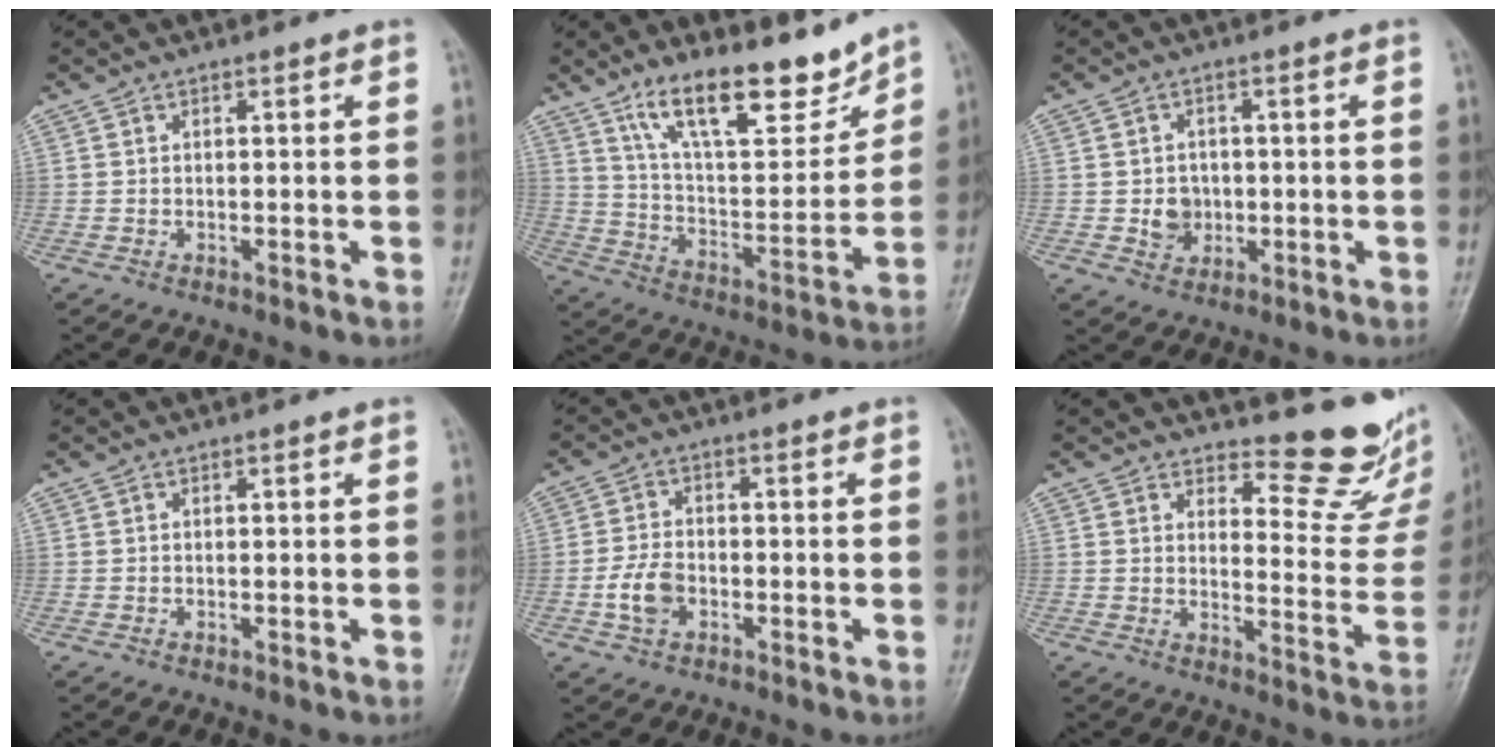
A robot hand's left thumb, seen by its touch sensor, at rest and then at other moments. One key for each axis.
{"total": 17.8, "fx": 13.1, "fy": 5.8, "fz": 10.5, "tx": -0.128, "ty": -0.084, "tz": 0.229}
{"total": 4.4, "fx": -0.5, "fy": 3.9, "fz": 2.0, "tx": -0.011, "ty": 0.004, "tz": -0.004}
{"total": 0.0}
{"total": 5.4, "fx": -1.7, "fy": 3.6, "fz": 3.6, "tx": -0.068, "ty": 0.009, "tz": -0.035}
{"total": 13.5, "fx": 11.8, "fy": 4.4, "fz": 4.9, "tx": -0.019, "ty": -0.120, "tz": 0.134}